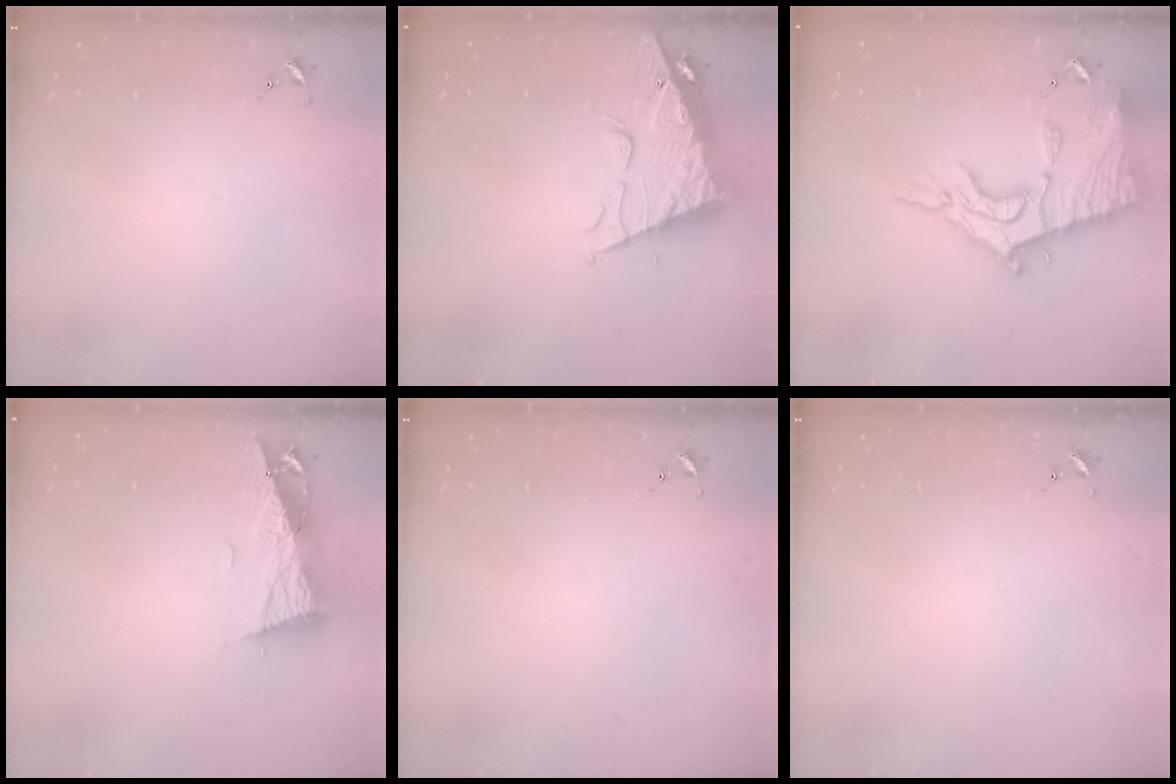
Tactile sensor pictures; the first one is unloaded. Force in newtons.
{"total": 12.4, "press": 12.3, "slide": 1.3}
{"total": 19.6, "press": 19.6, "slide": 1.7}
{"total": 9.9, "press": 9.8, "slide": 1.4}
{"total": 0.0}
{"total": 0.0}